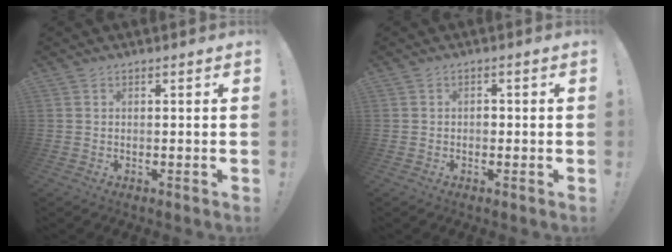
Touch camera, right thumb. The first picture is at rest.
{"total": 1.3, "force": [-0.4, 1.1, 0.6], "torque": [-0.010, 0.005, -0.009]}